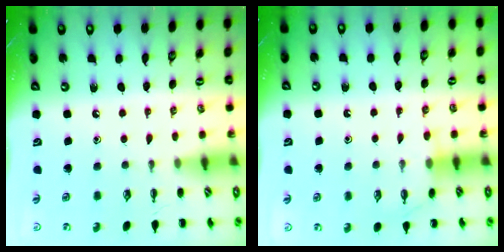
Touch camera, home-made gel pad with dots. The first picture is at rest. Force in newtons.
{"total": 5.4, "press": 5.3, "slide": 1.2}